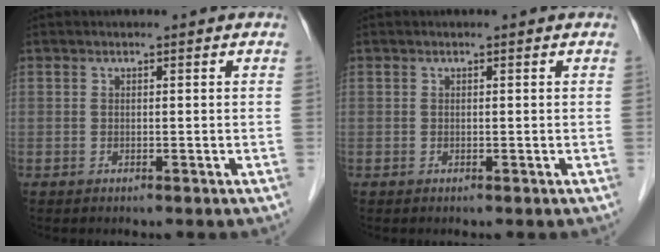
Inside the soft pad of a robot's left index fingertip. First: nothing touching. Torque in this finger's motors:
{"motor_torque": [-0.19, 0.19, -0.01, 0.00]}